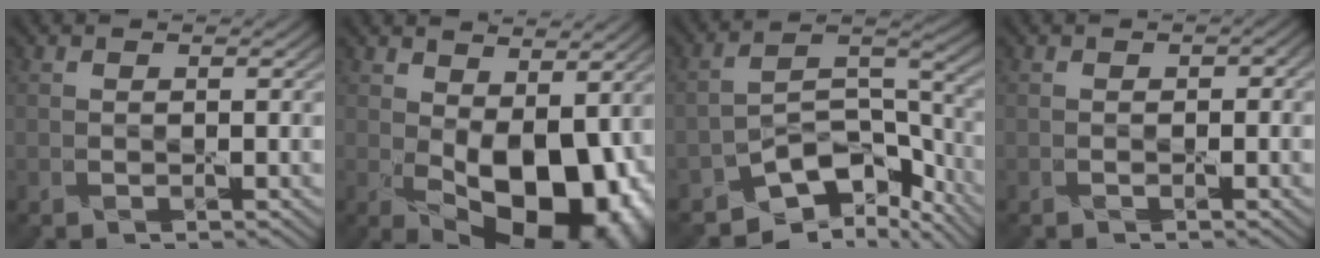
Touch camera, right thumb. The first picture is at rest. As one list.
[{"total": 14.7, "force": [-1.2, 8.5, 11.9], "torque": [-0.165, -0.036, 0.012]}, {"total": 11.0, "force": [-7.8, 5.0, 5.9], "torque": [-0.090, -0.009, -0.140]}, {"total": 1.3, "force": [-0.3, 0.8, 1.0], "torque": [-0.015, -0.006, -0.004]}]